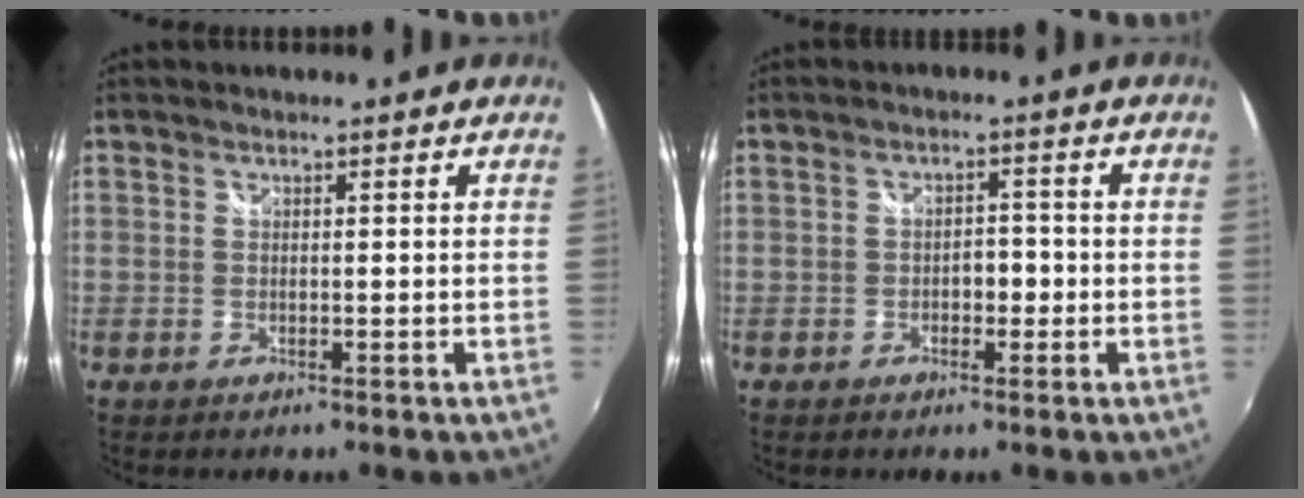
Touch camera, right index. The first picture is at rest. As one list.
[{"total": 2.6, "force": [-0.8, 1.6, 1.9], "torque": [-0.030, 0.007, -0.013]}]